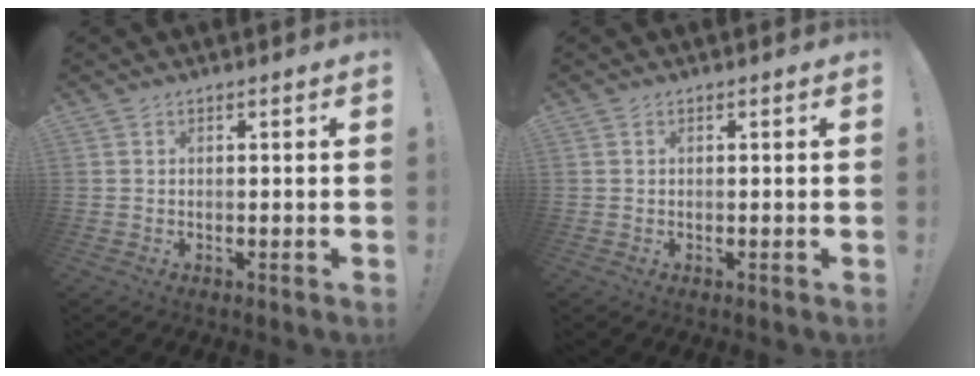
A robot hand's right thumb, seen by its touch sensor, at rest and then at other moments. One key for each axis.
{"total": 0.0}